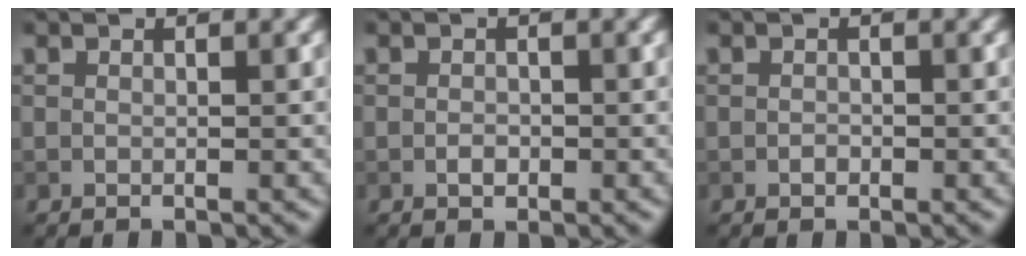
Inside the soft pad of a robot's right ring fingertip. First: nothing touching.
{"total": 1.0, "force": [-0.4, 0.6, 0.6], "torque": [-0.010, -0.001, -0.008]}
{"total": 0.6, "force": [-0.3, 0.4, 0.3], "torque": [-0.004, -0.001, -0.005]}